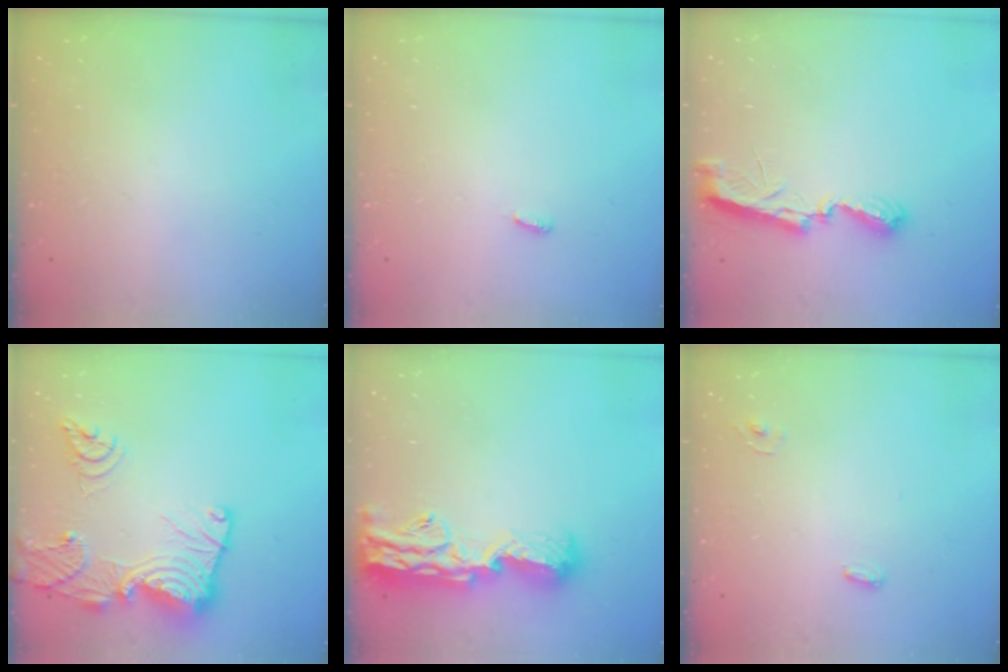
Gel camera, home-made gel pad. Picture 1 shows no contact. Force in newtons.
{"total": 2.6, "press": 2.6, "slide": 0.2}
{"total": 7.2, "press": 7.2, "slide": 0.1}
{"total": 21.8, "press": 21.7, "slide": 2.3}
{"total": 18.1, "press": 17.4, "slide": 5.2}
{"total": 4.4, "press": 3.9, "slide": 2.1}